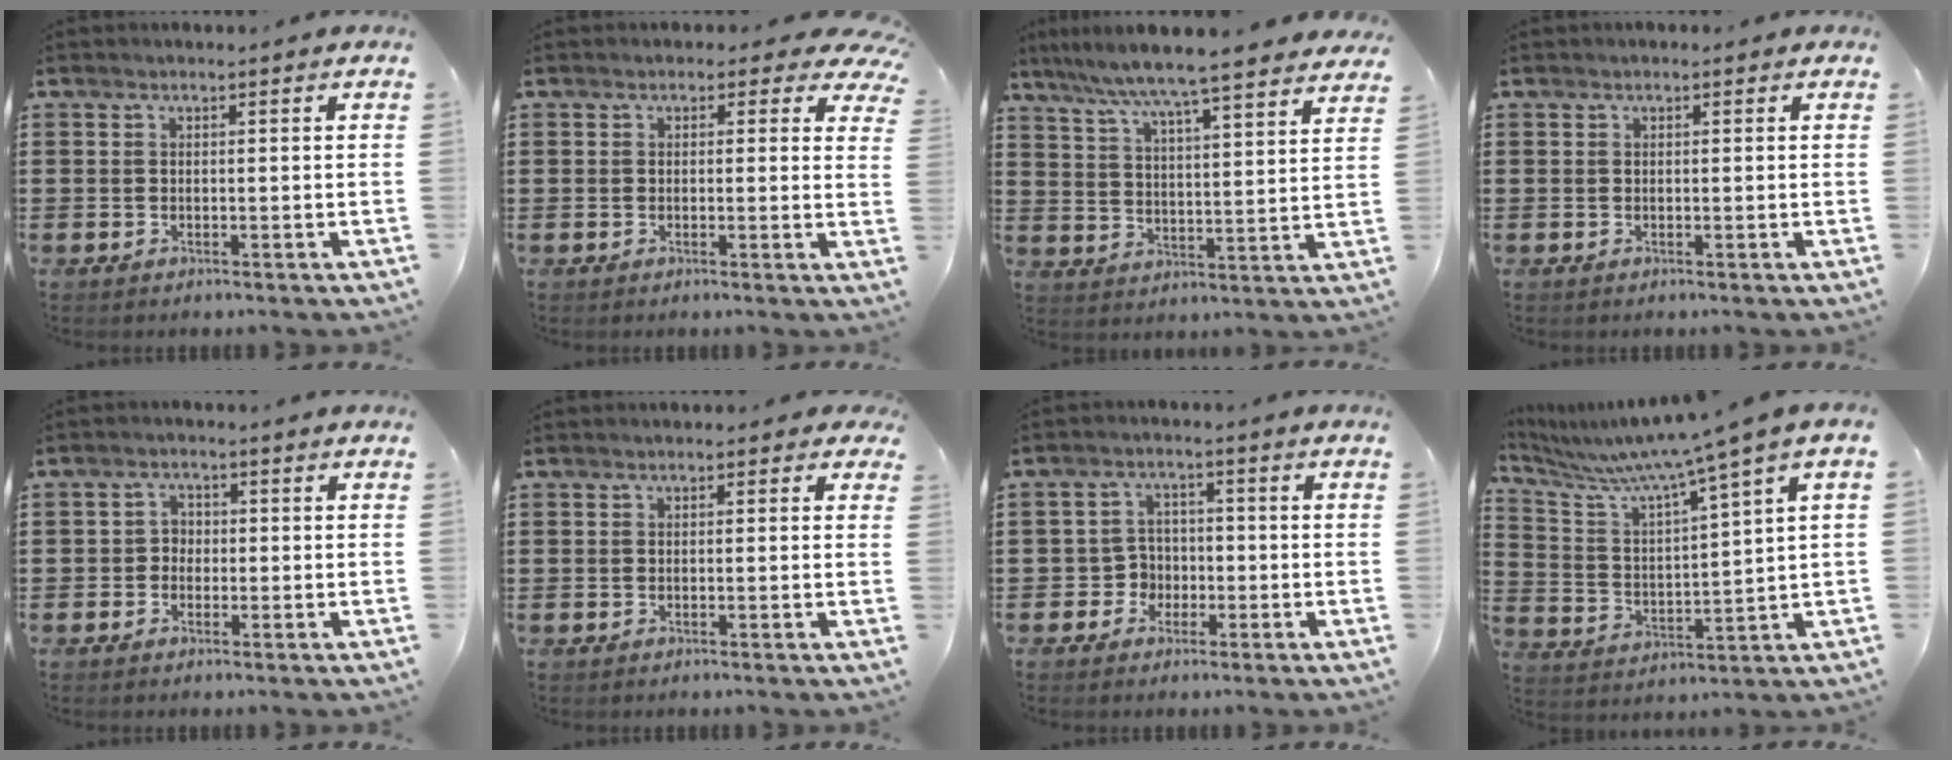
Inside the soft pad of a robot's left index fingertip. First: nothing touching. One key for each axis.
{"total": 2.0, "fx": 1.0, "fy": 1.2, "fz": 1.2, "tx": -0.014, "ty": 0.000, "tz": 0.013}
{"total": 6.3, "fx": 5.7, "fy": -0.8, "fz": 2.5, "tx": -0.074, "ty": -0.043, "tz": 0.091}
{"total": 0.0}
{"total": 2.0, "fx": -0.7, "fy": 1.8, "fz": 0.6, "tx": -0.019, "ty": 0.007, "tz": -0.019}
{"total": 0.7, "fx": 0.2, "fy": 0.5, "fz": 0.5, "tx": -0.010, "ty": 0.008, "tz": 0.002}
{"total": 3.6, "fx": -1.5, "fy": 3.2, "fz": 0.9, "tx": -0.029, "ty": 0.007, "tz": -0.034}
{"total": 7.4, "fx": 6.0, "fy": -0.9, "fz": 4.3, "tx": -0.111, "ty": -0.046, "tz": 0.092}